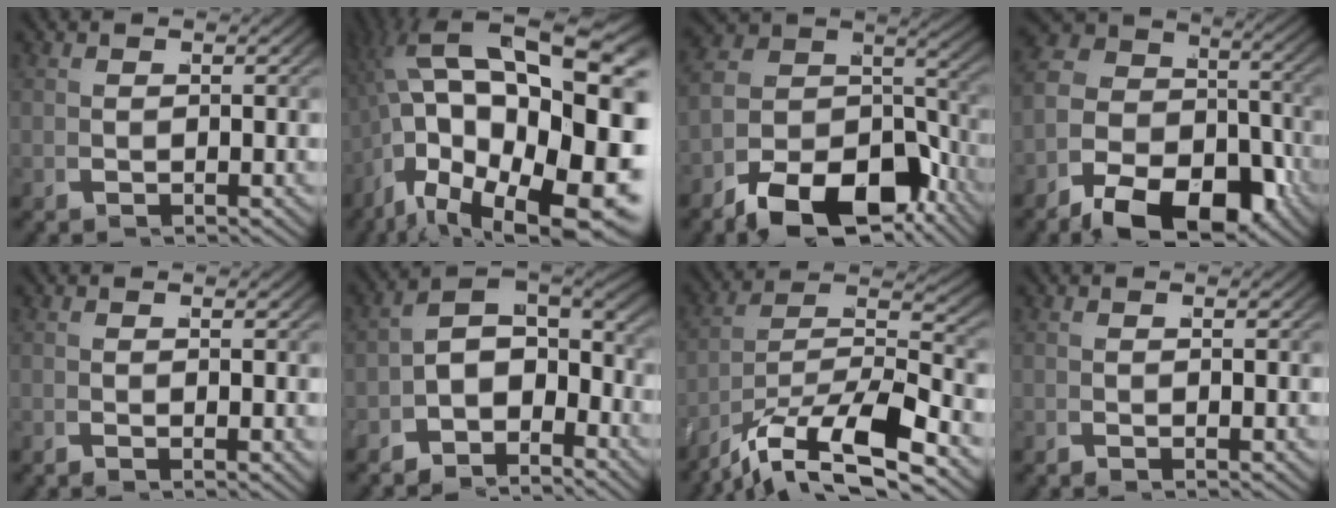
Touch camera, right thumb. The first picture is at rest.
{"total": 21.2, "force": [-0.5, 12.8, 16.9], "torque": [-0.305, -0.063, 0.031]}
{"total": 10.5, "force": [-4.9, 5.8, 7.2], "torque": [-0.104, -0.022, -0.069]}
{"total": 11.5, "force": [-3.3, 7.8, 7.7], "torque": [-0.122, -0.023, -0.057]}
{"total": 0.8, "force": [-0.3, 0.1, 0.7], "torque": [-0.008, 0.002, -0.011]}
{"total": 7.2, "force": [-0.4, 4.8, 5.4], "torque": [-0.081, -0.006, -0.016]}
{"total": 10.5, "force": [-3.8, 5.8, 7.8], "torque": [-0.155, -0.025, -0.061]}
{"total": 0.6, "force": [-0.5, -0.1, 0.4], "torque": [-0.005, 0.003, -0.012]}